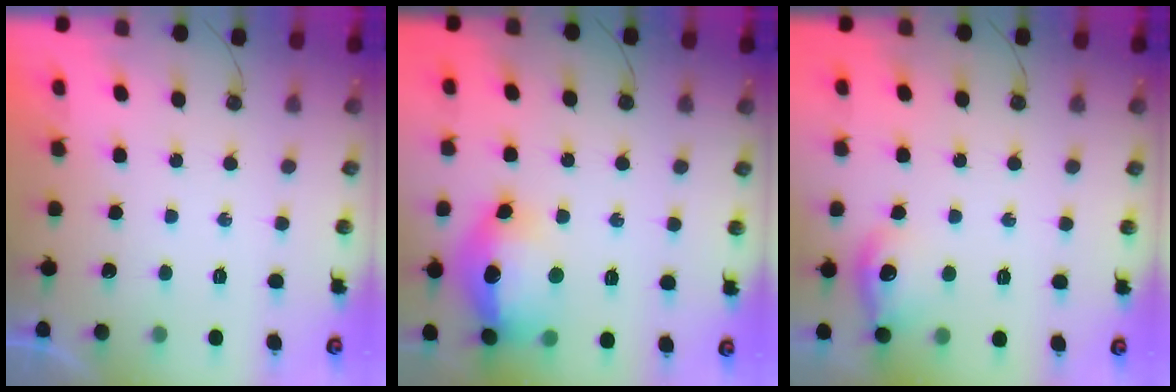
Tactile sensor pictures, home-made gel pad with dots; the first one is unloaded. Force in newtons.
{"total": 17.8, "press": 17.7, "slide": 1.6}
{"total": 11.9, "press": 11.8, "slide": 1.0}